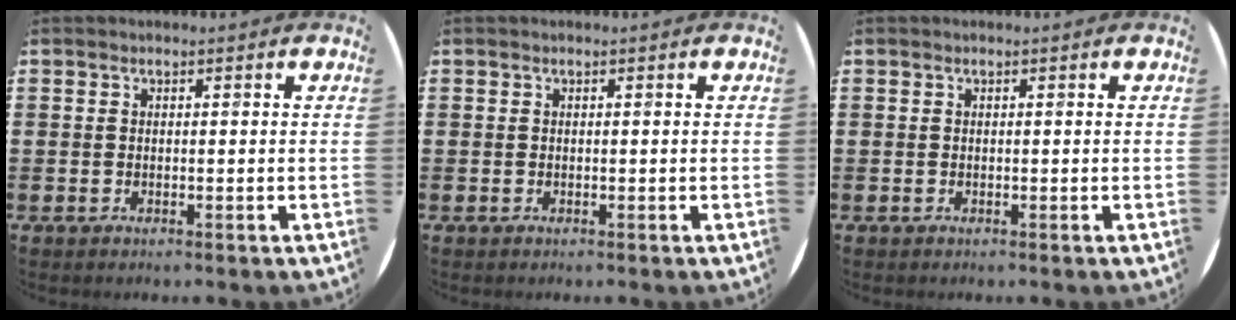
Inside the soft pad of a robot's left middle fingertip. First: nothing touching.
{"total": 0.0}
{"total": 0.0}